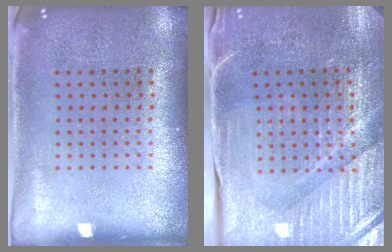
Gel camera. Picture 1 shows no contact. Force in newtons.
{"total": 3.8, "press": 3.8, "slide": 0.5}